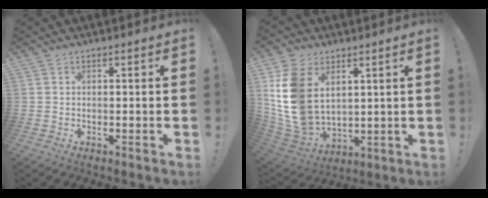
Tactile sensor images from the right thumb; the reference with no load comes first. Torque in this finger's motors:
{"motor_torque": [1.45, 3.56, 0.51, 0.48, 0.42]}